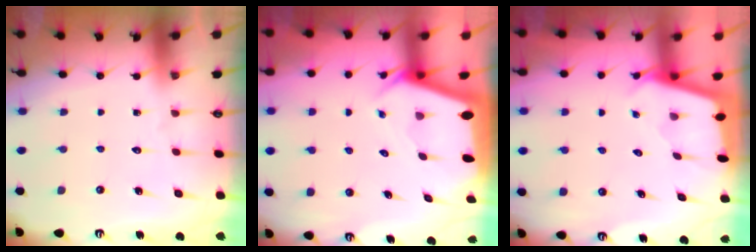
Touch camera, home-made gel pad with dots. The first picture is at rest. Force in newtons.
{"total": 3.0, "press": 3.0, "slide": 0.1}
{"total": 2.0, "press": 2.0, "slide": 0.2}